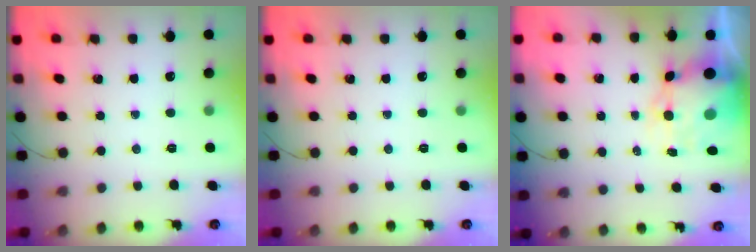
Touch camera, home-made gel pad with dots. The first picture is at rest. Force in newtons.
{"total": 0.0}
{"total": 8.9, "press": 8.6, "slide": 2.3}